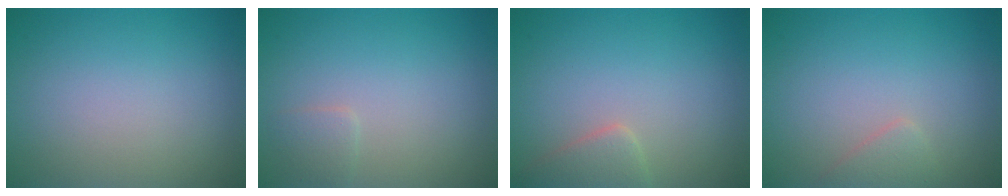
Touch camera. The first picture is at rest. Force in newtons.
{"total": 1.0, "press": 1.0, "slide": 0.0}
{"total": 2.3, "press": 2.3, "slide": 0.1}
{"total": 1.3, "press": 1.3, "slide": 0.1}